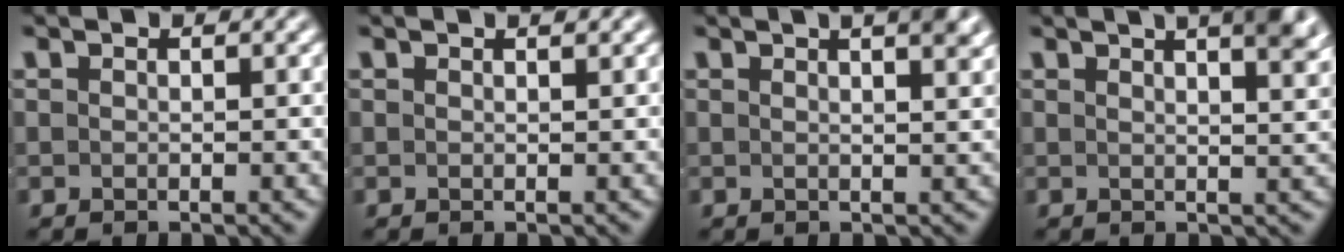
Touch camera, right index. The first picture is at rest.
{"total": 0.5, "force": [0.5, -0.2, 0.1], "torque": [0.001, -0.001, 0.009]}
{"total": 4.4, "force": [2.2, 0.7, 3.8], "torque": [-0.033, 0.009, 0.032]}
{"total": 7.6, "force": [4.3, 2.1, 5.9], "torque": [-0.054, 0.017, 0.059]}